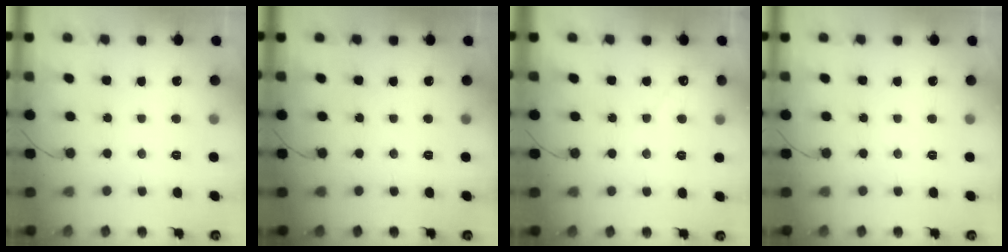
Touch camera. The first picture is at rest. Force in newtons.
{"total": 0.0}
{"total": 2.2, "press": 2.2, "slide": 0.2}
{"total": 0.0}